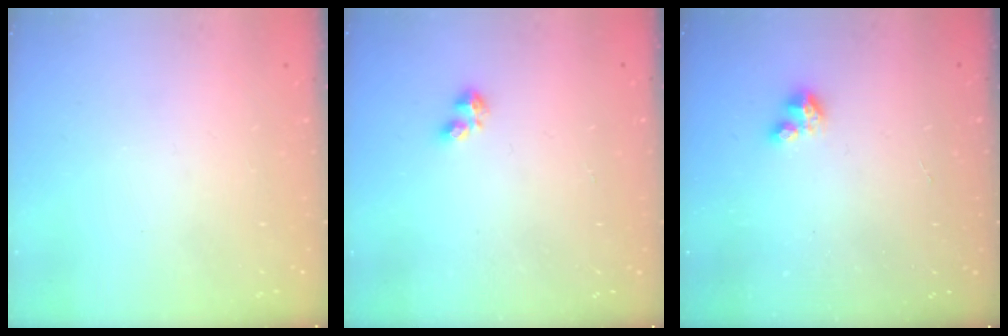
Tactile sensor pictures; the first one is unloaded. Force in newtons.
{"total": 2.2, "press": 2.2, "slide": 0.4}
{"total": 2.9, "press": 2.9, "slide": 0.2}